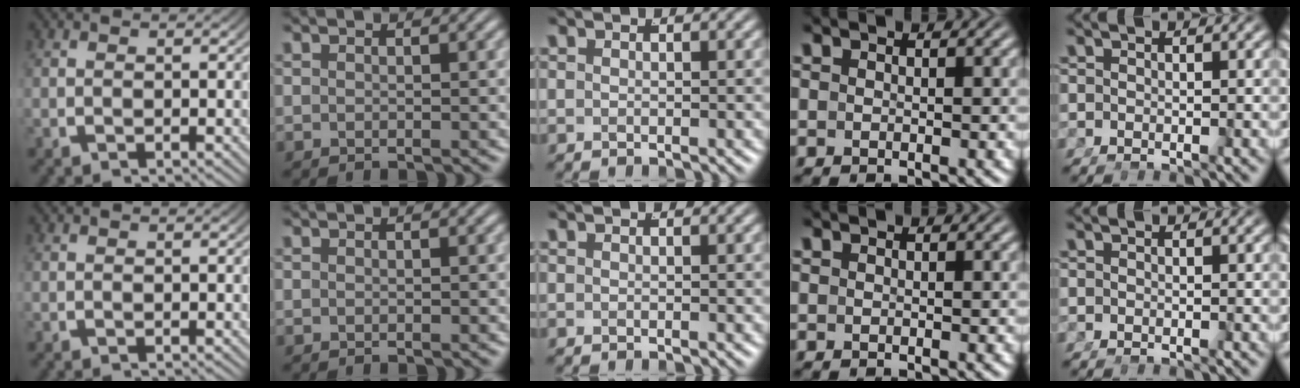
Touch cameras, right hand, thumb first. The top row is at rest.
{}